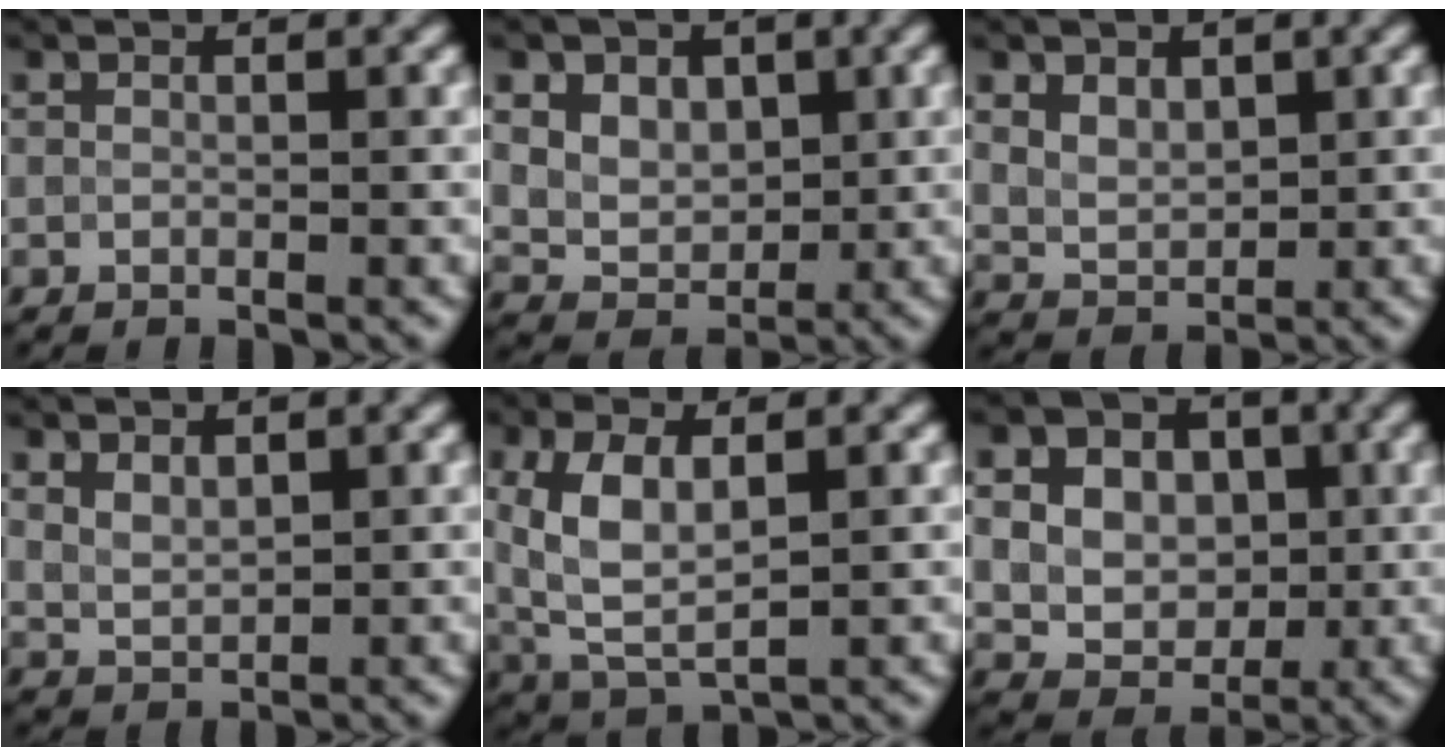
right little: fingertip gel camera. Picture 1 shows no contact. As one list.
[{"total": 7.7, "force": [3.2, 5.7, 4.0], "torque": [-0.062, 0.022, 0.046]}, {"total": 3.3, "force": [1.5, 2.3, 1.9], "torque": [-0.027, -0.003, 0.026]}, {"total": 2.5, "force": [1.3, 1.4, 1.6], "torque": [-0.025, -0.001, 0.029]}, {"total": 6.2, "force": [1.1, 3.1, 5.3], "torque": [-0.103, 0.003, 0.023]}, {"total": 12.2, "force": [3.0, 10.0, 6.2], "torque": [-0.113, 0.036, 0.043]}]